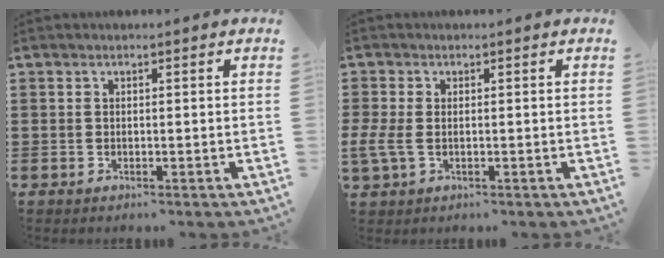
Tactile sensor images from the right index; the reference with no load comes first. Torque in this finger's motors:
{"motor_torque": [0.90, -0.02, 0.38, 0.11]}